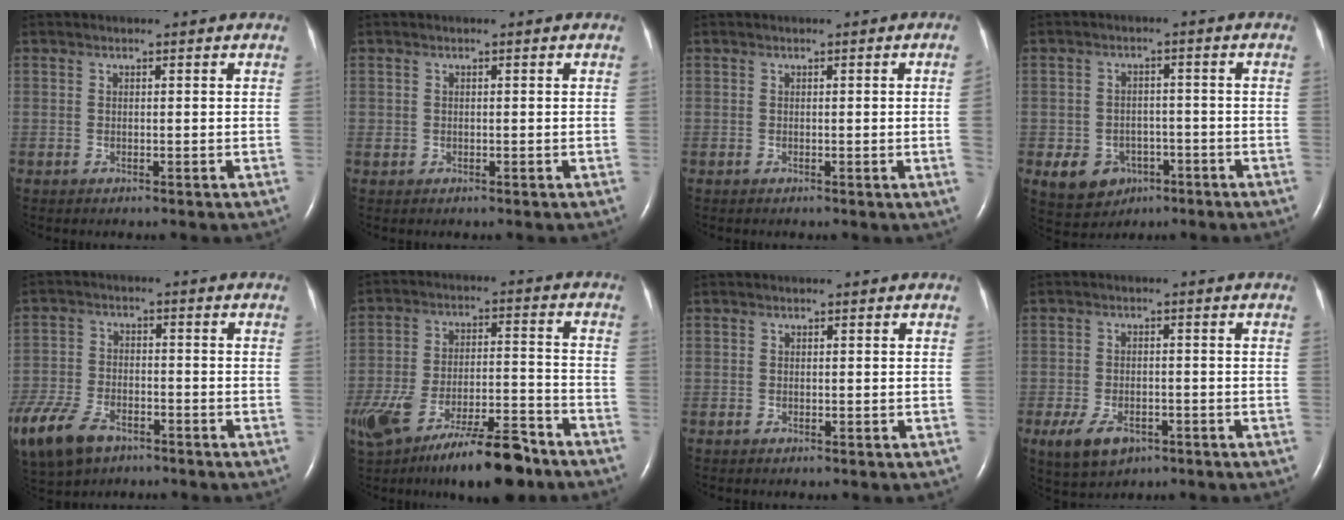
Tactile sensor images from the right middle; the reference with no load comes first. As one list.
[{"total": 0.5, "force": [0.0, 0.5, 0.1], "torque": [0.000, 0.003, -0.001]}, {"total": 1.2, "force": [-0.1, -0.4, 1.1], "torque": [-0.016, 0.001, 0.000]}, {"total": 6.7, "force": [-2.9, 5.5, 2.4], "torque": [-0.046, 0.006, -0.033]}, {"total": 14.7, "force": [-9.1, 8.1, 8.2], "torque": [-0.223, -0.021, -0.165]}, {"total": 18.7, "force": [-13.0, 4.7, 12.6], "torque": [-0.224, -0.009, -0.219]}, {"total": 0.0}, {"total": 5.7, "force": [-3.1, 3.3, 3.5], "torque": [-0.072, -0.004, -0.045]}]